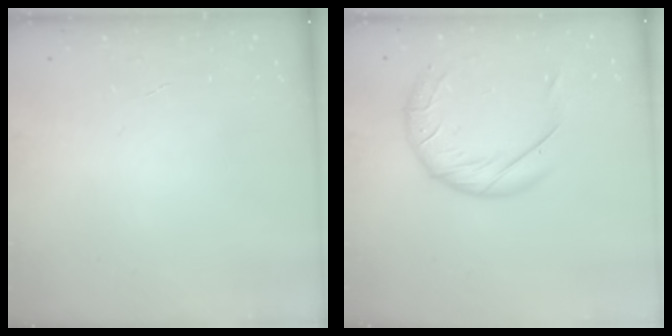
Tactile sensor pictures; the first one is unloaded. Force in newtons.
{"total": 13.0, "press": 12.9, "slide": 1.4}